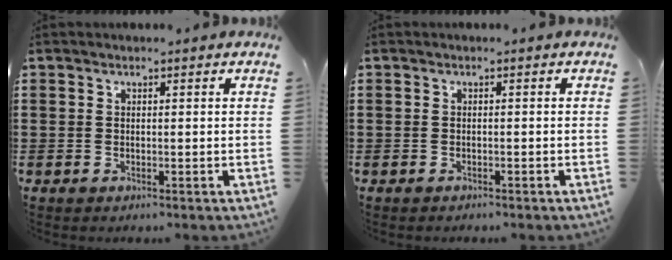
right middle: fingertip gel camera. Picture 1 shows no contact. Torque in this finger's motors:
{"motor_torque": [-0.32, 0.08, -0.06, 0.01]}